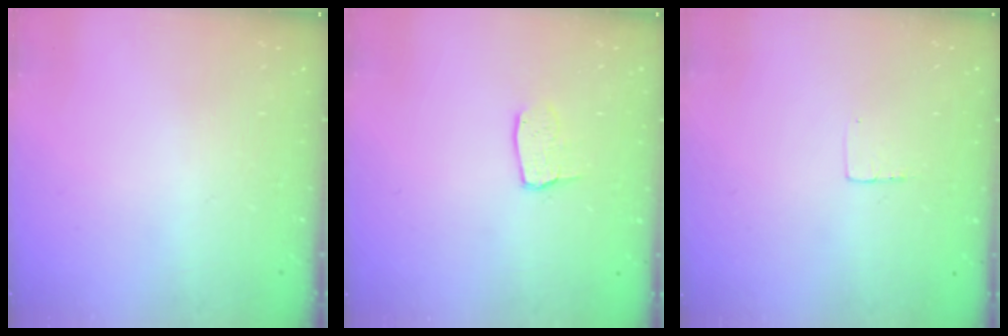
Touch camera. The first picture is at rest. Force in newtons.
{"total": 3.0, "press": 3.0, "slide": 0.2}
{"total": 3.0, "press": 3.0, "slide": 0.2}